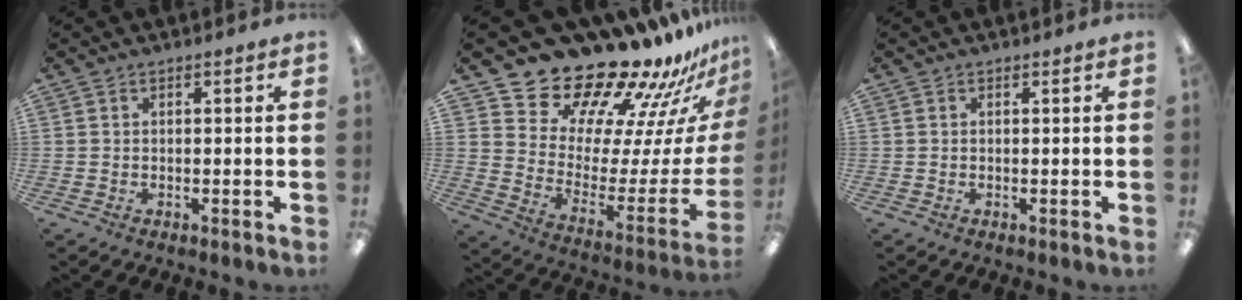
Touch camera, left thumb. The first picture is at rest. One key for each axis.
{"total": 21.0, "fx": 19.4, "fy": 6.8, "fz": 4.3, "tx": -0.065, "ty": -0.173, "tz": 0.347}
{"total": 0.0}